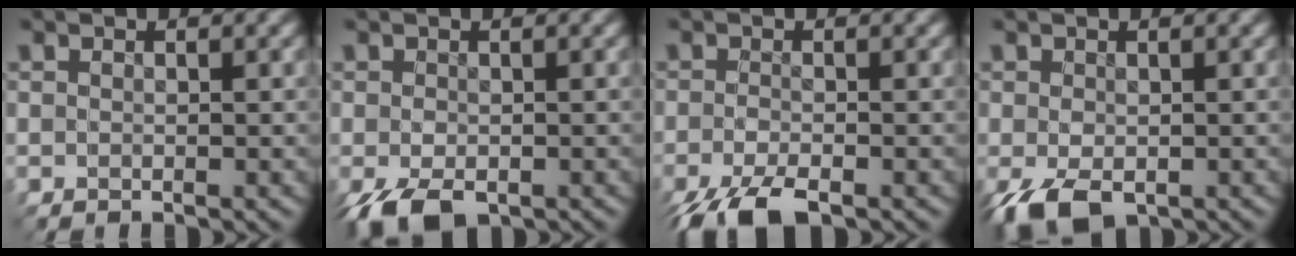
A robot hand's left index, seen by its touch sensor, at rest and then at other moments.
{"total": 2.9, "force": [-2.2, 1.7, 0.8], "torque": [-0.020, -0.022, -0.020]}
{"total": 3.4, "force": [-3.3, -0.9, 0.0], "torque": [-0.006, -0.013, -0.045]}
{"total": 3.6, "force": [-2.4, 2.5, 0.9], "torque": [-0.019, -0.025, -0.024]}